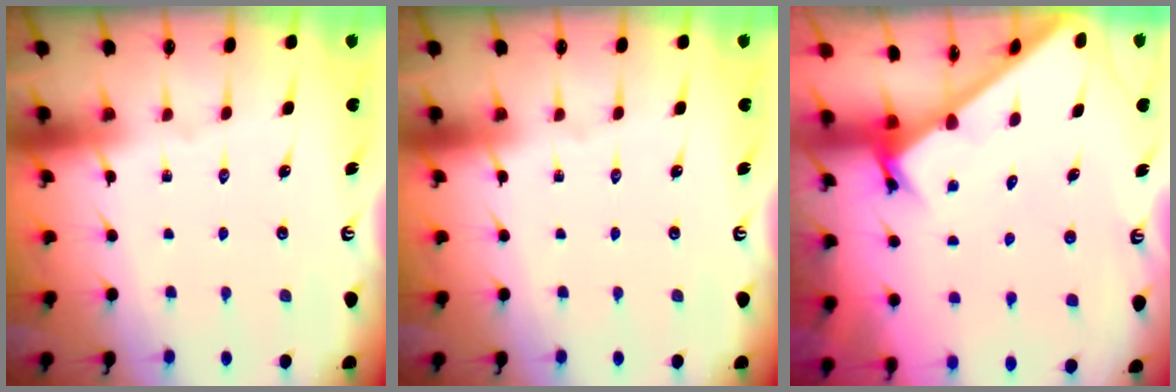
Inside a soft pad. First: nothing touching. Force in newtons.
{"total": 0.0}
{"total": 2.6, "press": 2.6, "slide": 0.2}